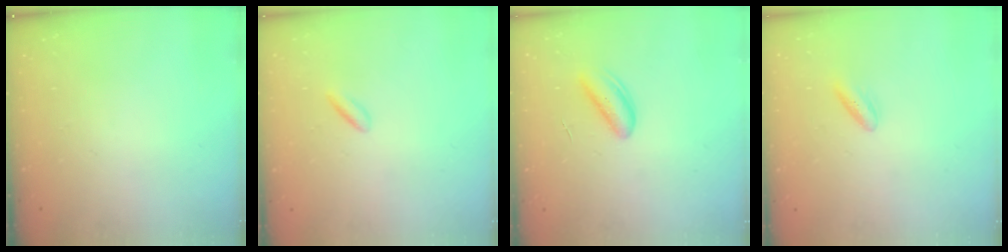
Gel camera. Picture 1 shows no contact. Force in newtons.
{"total": 1.7, "press": 1.5, "slide": 0.8}
{"total": 2.9, "press": 2.9, "slide": 0.1}
{"total": 2.5, "press": 2.2, "slide": 1.2}